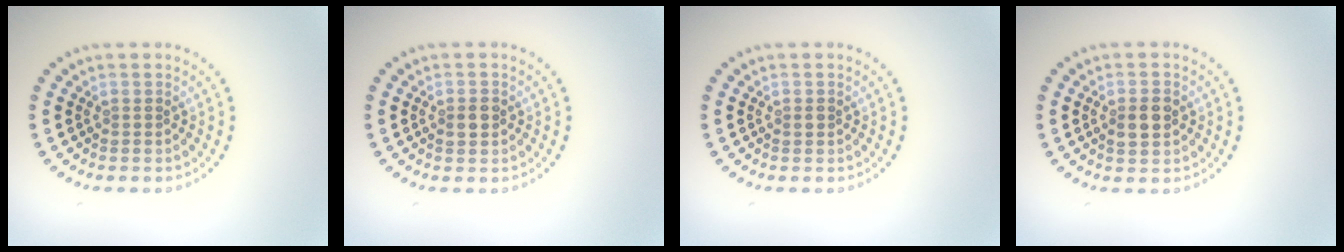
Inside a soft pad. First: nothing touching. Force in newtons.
{"total": 1.7, "press": 1.7, "slide": 0.1}
{"total": 0.7, "press": 0.7, "slide": 0.0}
{"total": 2.1, "press": 2.1, "slide": 0.2}